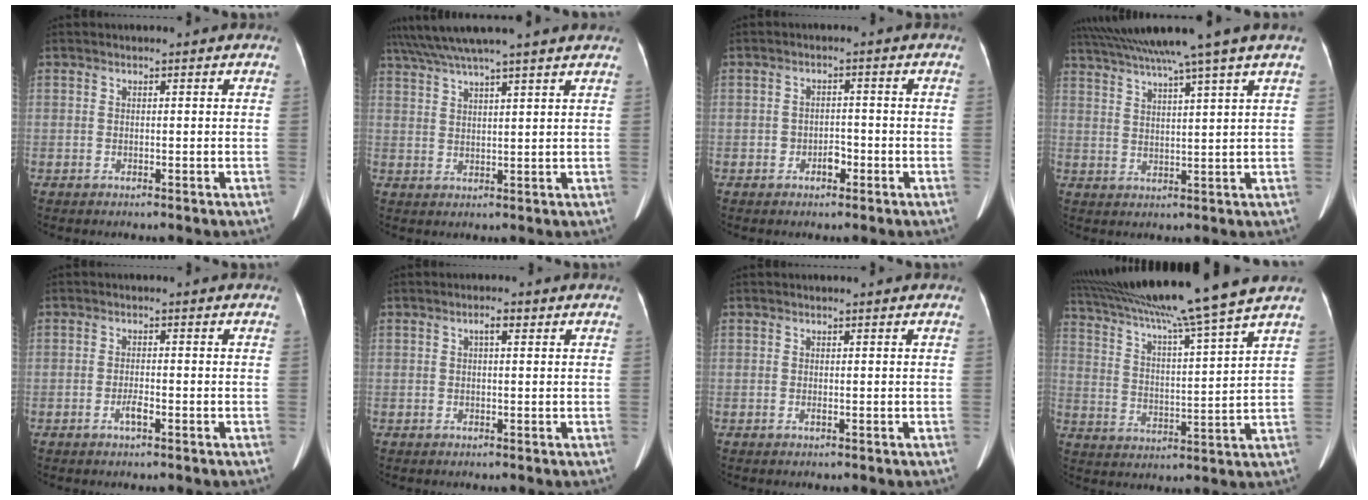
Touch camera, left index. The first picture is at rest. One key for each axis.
{"total": 11.8, "fx": 10.3, "fy": -1.2, "fz": 5.6, "tx": -0.106, "ty": 0.033, "tz": 0.149}
{"total": 2.1, "fx": -1.2, "fy": 1.3, "fz": 1.2, "tx": -0.015, "ty": 0.005, "tz": -0.017}
{"total": 13.5, "fx": 11.0, "fy": -2.7, "fz": 7.4, "tx": -0.127, "ty": 0.004, "tz": 0.163}
{"total": 1.7, "fx": -1.0, "fy": 0.2, "fz": 1.3, "tx": -0.026, "ty": 0.000, "tz": -0.017}
{"total": 1.6, "fx": 0.6, "fy": 0.4, "fz": 1.4, "tx": -0.023, "ty": 0.006, "tz": 0.009}
{"total": 0.0}
{"total": 19.3, "fx": 16.4, "fy": -2.6, "fz": 9.9, "tx": -0.174, "ty": -0.010, "tz": 0.257}